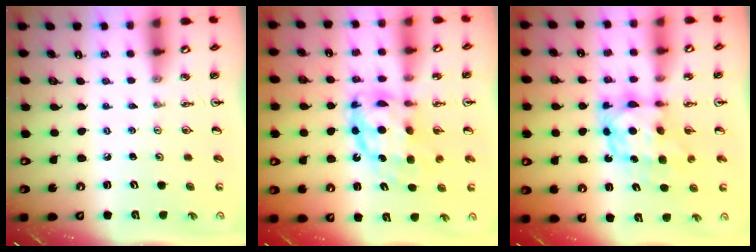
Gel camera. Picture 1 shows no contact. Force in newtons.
{"total": 11.9, "press": 11.9, "slide": 1.0}
{"total": 7.9, "press": 7.9, "slide": 0.8}